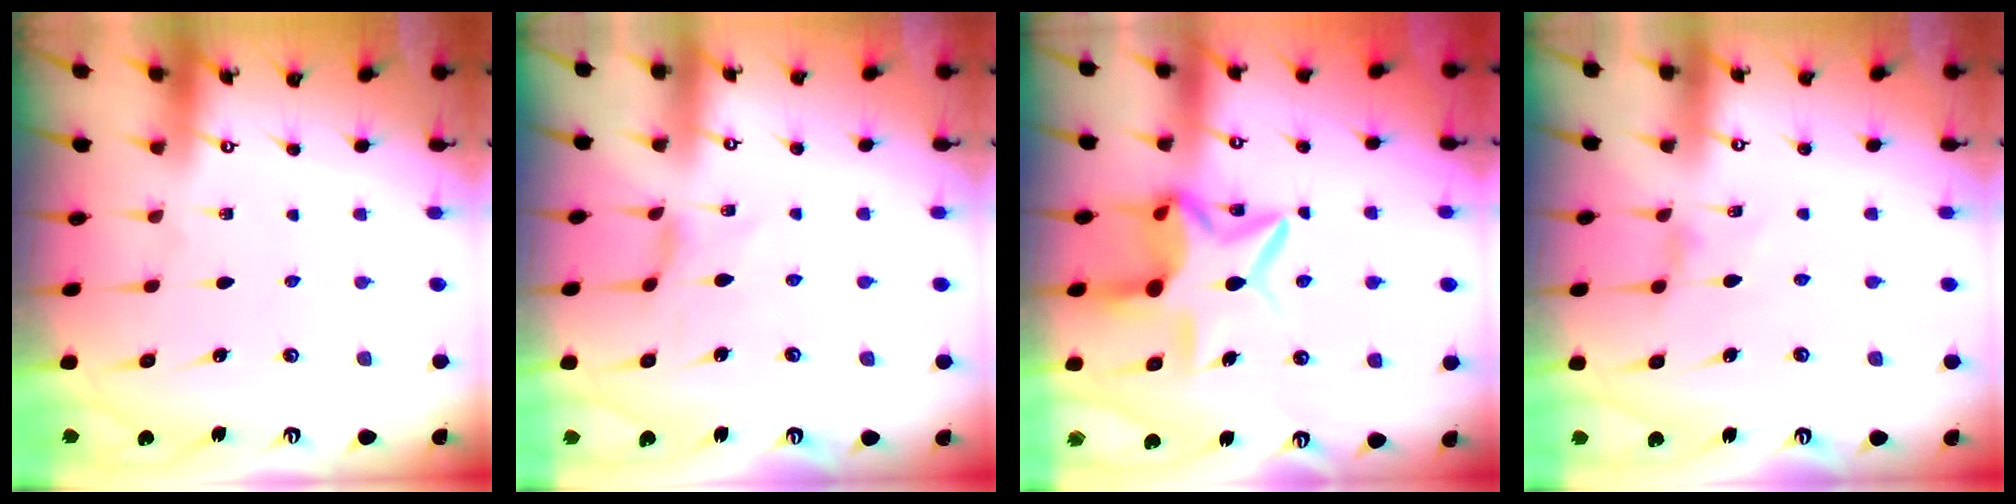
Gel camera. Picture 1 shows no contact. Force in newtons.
{"total": 0.8, "press": 0.8, "slide": 0.3}
{"total": 12.4, "press": 12.3, "slide": 1.1}
{"total": 1.3, "press": 1.3, "slide": 0.4}